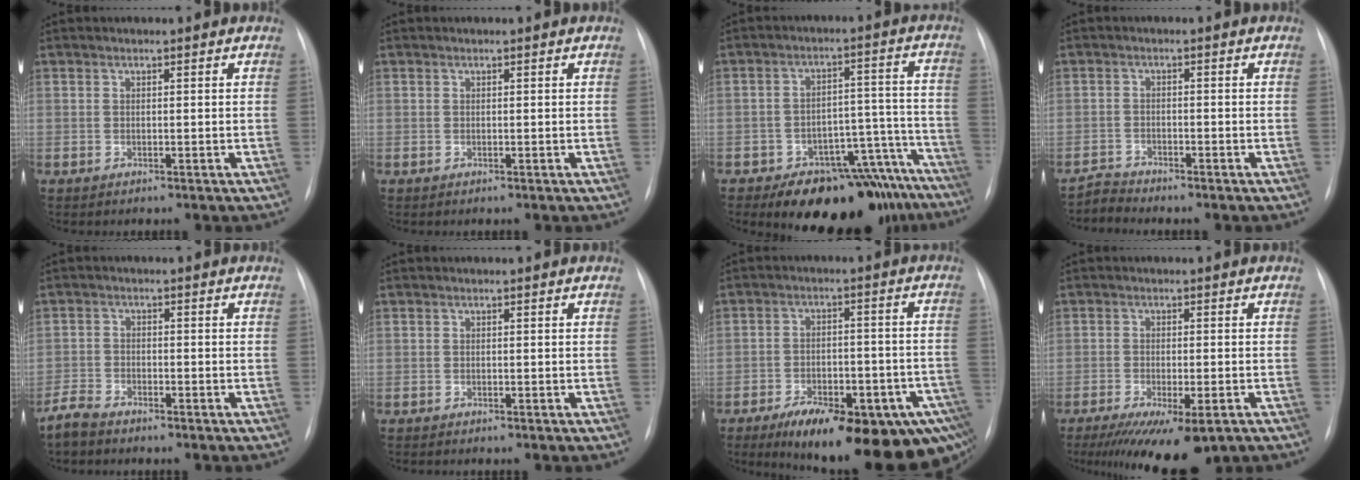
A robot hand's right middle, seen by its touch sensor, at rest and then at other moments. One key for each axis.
{"total": 0.0}
{"total": 17.7, "fx": -14.5, "fy": 7.2, "fz": 7.0, "tx": -0.021, "ty": 0.060, "tz": -0.193}
{"total": 2.3, "fx": -2.1, "fy": -0.2, "fz": -0.9, "tx": 0.025, "ty": -0.014, "tz": -0.040}
{"total": 3.0, "fx": -2.8, "fy": 0.8, "fz": 0.7, "tx": -0.018, "ty": -0.005, "tz": -0.053}
{"total": 0.8, "fx": -0.7, "fy": 0.1, "fz": 0.4, "tx": -0.007, "ty": -0.002, "tz": -0.011}
{"total": 22.5, "fx": -14.9, "fy": 7.4, "fz": 15.1, "tx": -0.141, "ty": 0.010, "tz": -0.197}
{"total": 12.3, "fx": -8.2, "fy": 3.4, "fz": 8.5, "tx": -0.131, "ty": -0.025, "tz": -0.122}